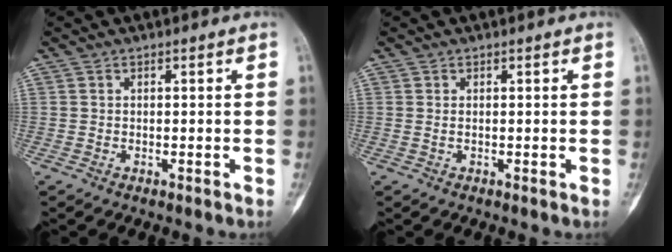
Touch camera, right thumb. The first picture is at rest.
{"total": 0.0}